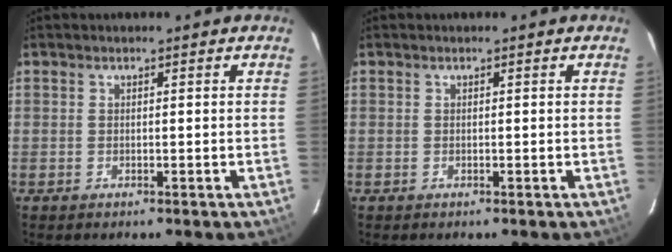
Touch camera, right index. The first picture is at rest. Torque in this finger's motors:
{"motor_torque": [-0.02, -0.02, 0.03, 0.00]}